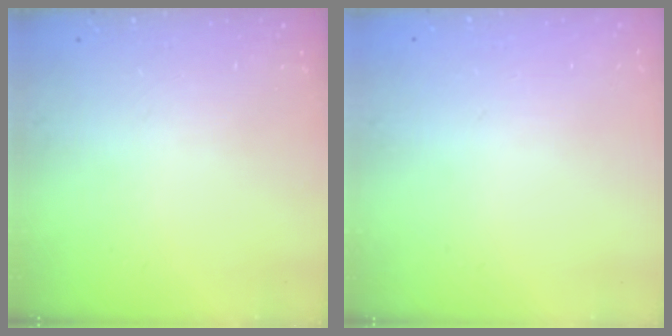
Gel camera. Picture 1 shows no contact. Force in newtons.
{"total": 0.0}